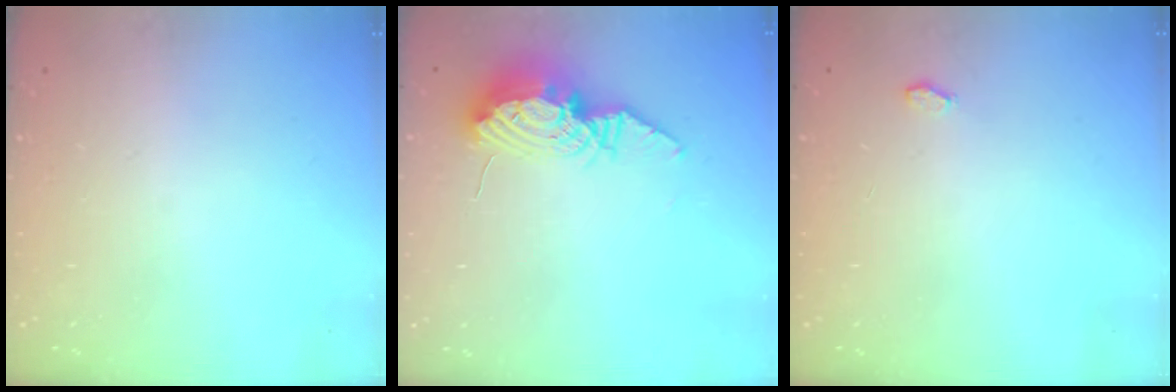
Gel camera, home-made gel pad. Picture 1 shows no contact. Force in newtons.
{"total": 11.1, "press": 11.0, "slide": 1.0}
{"total": 3.5, "press": 3.4, "slide": 0.5}